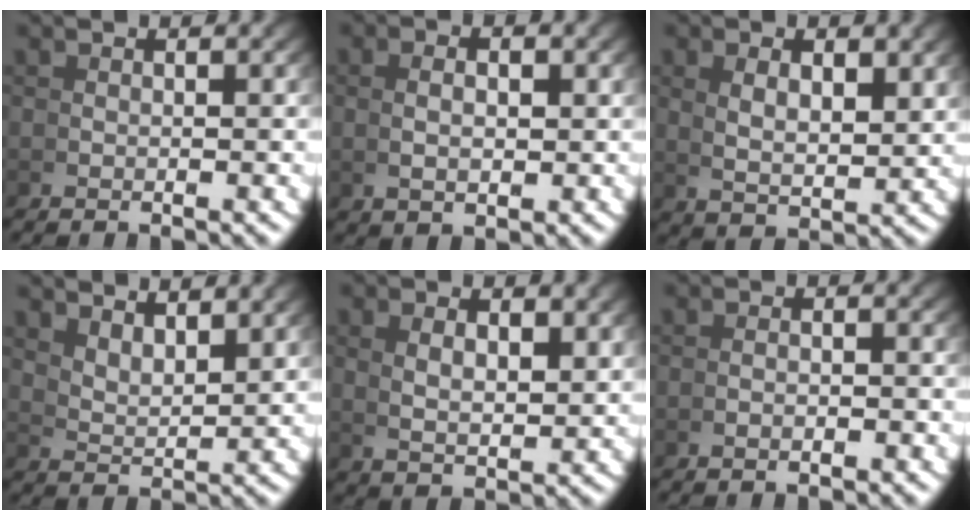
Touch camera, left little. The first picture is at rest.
{"total": 1.9, "force": [0.4, 0.6, 1.8], "torque": [-0.021, 0.002, 0.016]}
{"total": 2.8, "force": [1.4, 0.5, 2.4], "torque": [-0.041, -0.009, 0.039]}
{"total": 4.1, "force": [3.6, 0.6, 1.8], "torque": [-0.024, 0.000, 0.064]}
{"total": 2.5, "force": [1.3, 0.3, 2.1], "torque": [-0.033, -0.006, 0.036]}
{"total": 1.0, "force": [-0.8, -0.1, 0.6], "torque": [-0.007, 0.005, -0.017]}